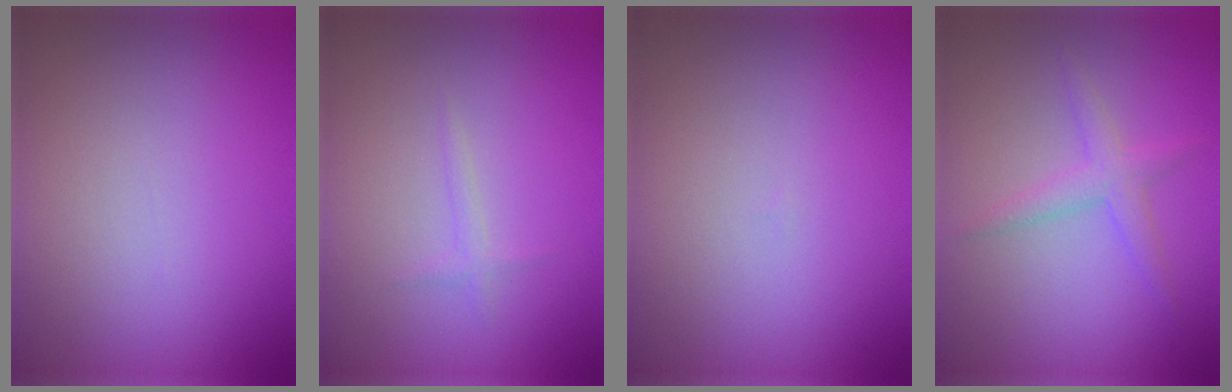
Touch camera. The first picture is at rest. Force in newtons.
{"total": 0.8, "press": 0.8, "slide": 0.0}
{"total": 0.0}
{"total": 2.0, "press": 2.0, "slide": 0.1}